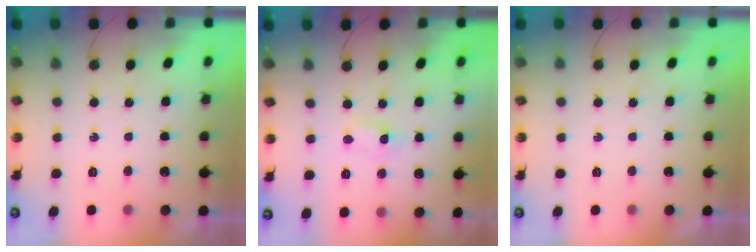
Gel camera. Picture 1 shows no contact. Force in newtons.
{"total": 1.4, "press": 1.4, "slide": 0.3}
{"total": 0.0}